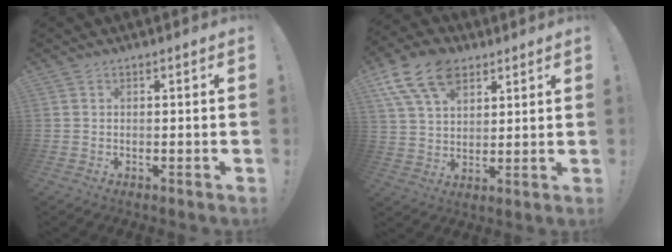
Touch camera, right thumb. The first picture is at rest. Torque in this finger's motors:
{"motor_torque": [-0.44, 1.26, 0.41, -0.13, 0.17]}